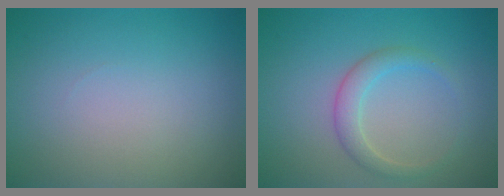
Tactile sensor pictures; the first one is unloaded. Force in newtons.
{"total": 2.2, "press": 2.2, "slide": 0.1}